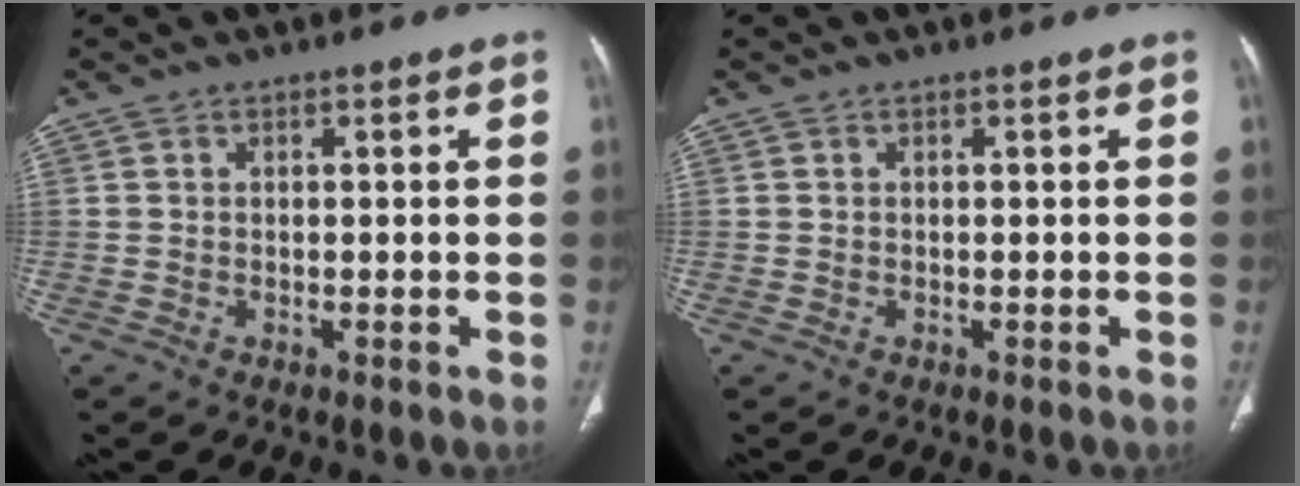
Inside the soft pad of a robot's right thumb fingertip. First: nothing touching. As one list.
[{"total": 0.0}]